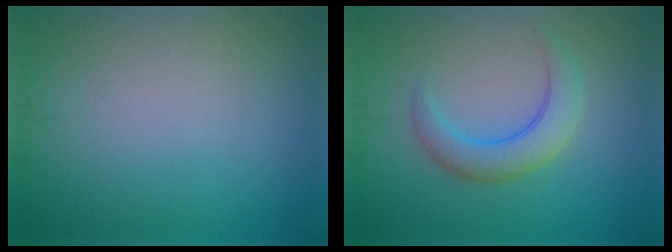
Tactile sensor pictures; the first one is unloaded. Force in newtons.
{"total": 3.8, "press": 3.8, "slide": 0.1}